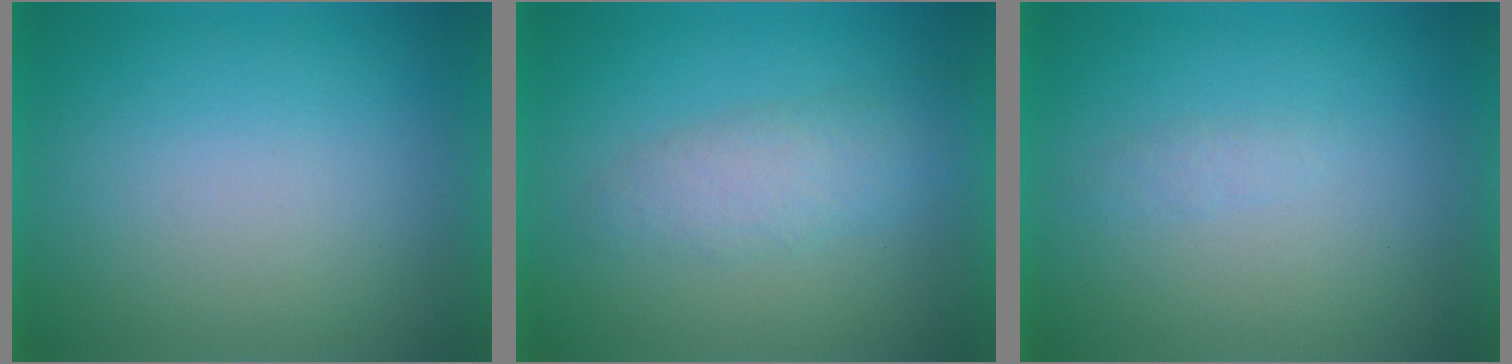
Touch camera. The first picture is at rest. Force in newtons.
{"total": 3.2}
{"total": 1.2}